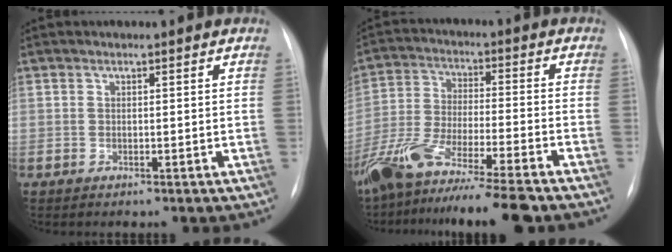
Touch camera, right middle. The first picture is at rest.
{"total": 16.0, "force": [-12.8, 0.7, 9.6], "torque": [-0.191, -0.045, -0.221]}